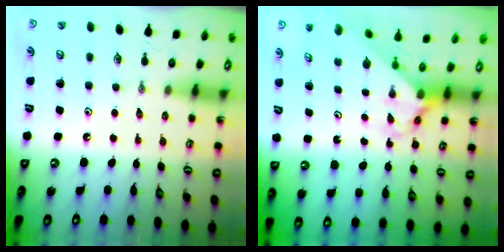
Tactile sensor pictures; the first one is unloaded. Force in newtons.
{"total": 3.5, "press": 3.5, "slide": 0.3}